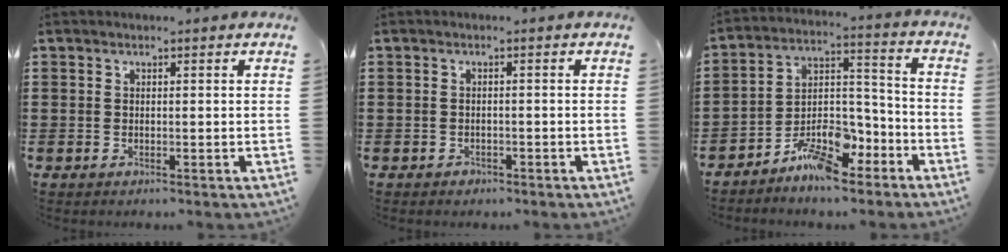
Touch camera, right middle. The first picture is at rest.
{"total": 0.7, "force": [-0.6, 0.4, 0.1], "torque": [-0.004, 0.000, -0.014]}
{"total": 8.9, "force": [-7.2, 3.5, 3.9], "torque": [-0.071, 0.024, -0.137]}